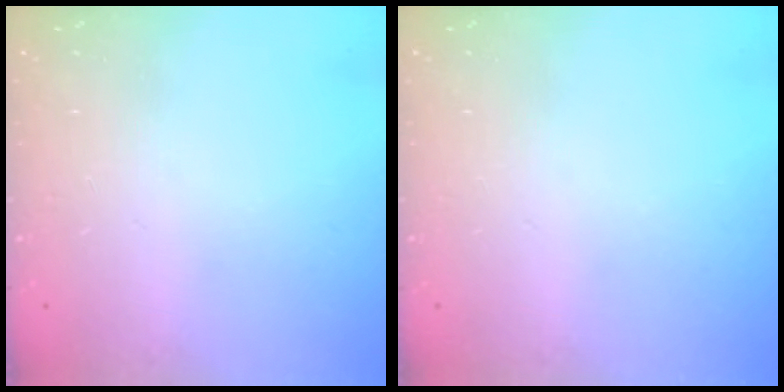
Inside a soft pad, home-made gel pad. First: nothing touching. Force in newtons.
{"total": 0.0}